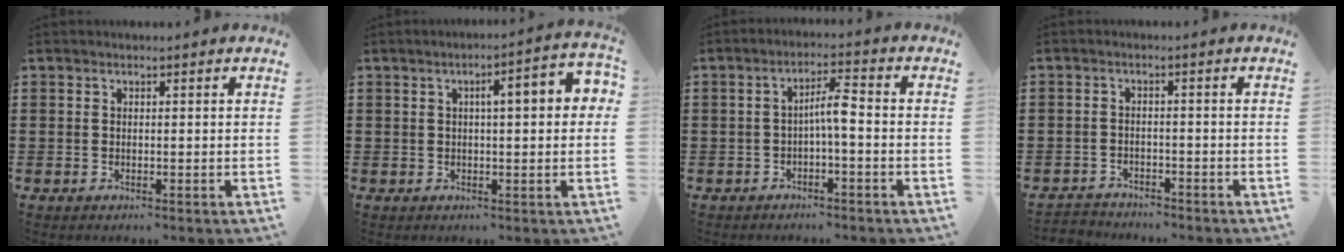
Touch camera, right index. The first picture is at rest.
{"total": 5.0, "force": [0.8, 1.0, 4.9], "torque": [-0.076, 0.001, 0.005]}
{"total": 3.9, "force": [-0.9, 0.5, 3.7], "torque": [-0.070, 0.010, -0.021]}
{"total": 2.4, "force": [-2.3, 0.4, -0.2], "torque": [-0.004, 0.000, -0.053]}